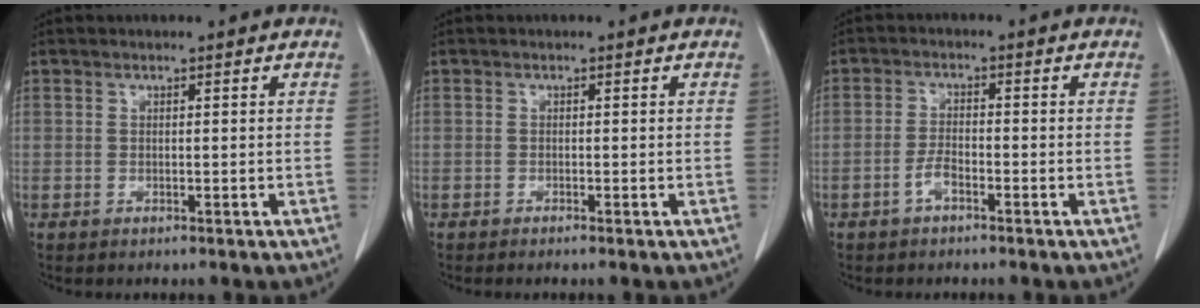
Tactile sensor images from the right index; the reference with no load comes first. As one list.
[{"total": 0.7, "force": [-0.6, -0.2, 0.4], "torque": [-0.008, 0.001, -0.011]}, {"total": 2.6, "force": [-1.6, 0.8, 1.9], "torque": [-0.034, 0.005, -0.033]}]